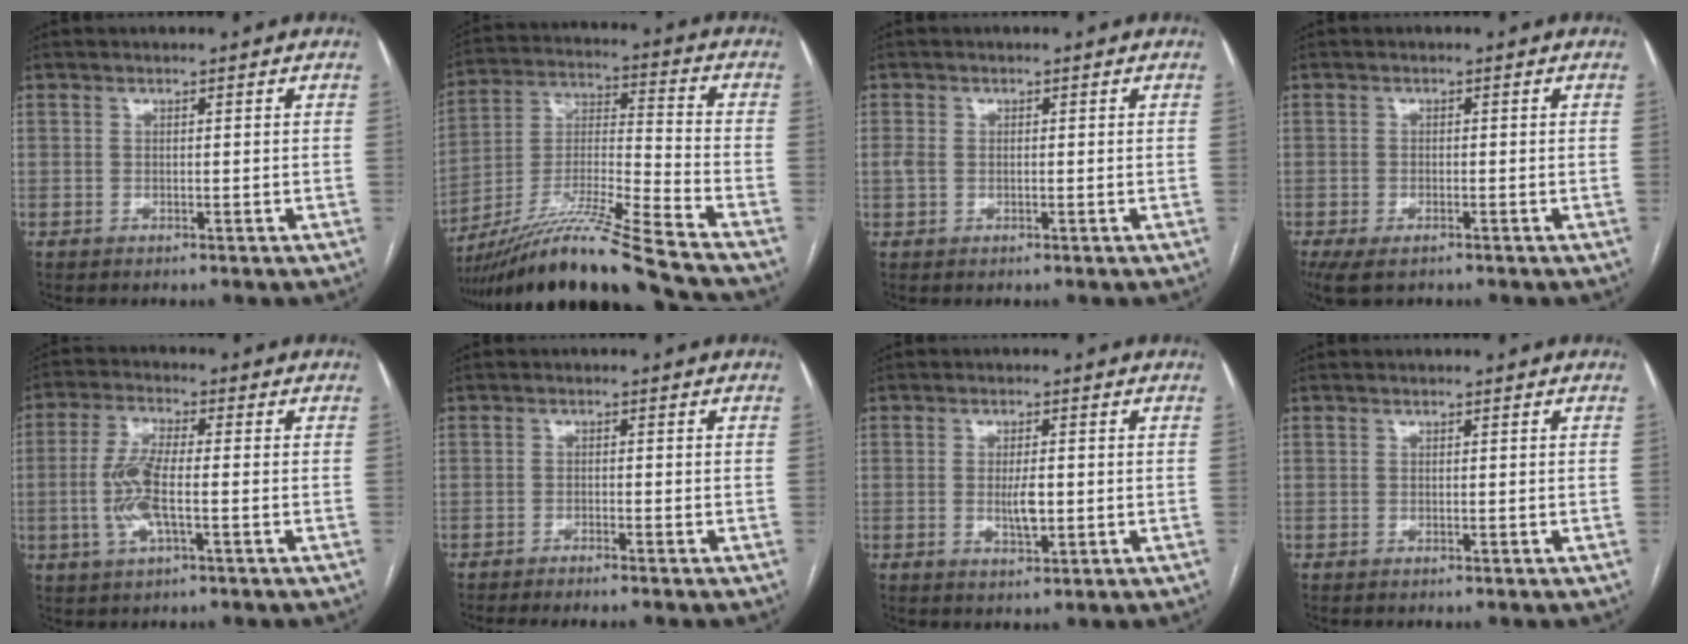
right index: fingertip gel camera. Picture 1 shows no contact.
{"total": 19.3, "force": [-16.4, -2.2, 10.0], "torque": [-0.210, -0.021, -0.297]}
{"total": 1.8, "force": [-0.1, 1.3, 1.2], "torque": [-0.038, 0.009, 0.002]}
{"total": 4.9, "force": [-3.3, 2.0, 3.1], "torque": [-0.058, -0.011, -0.055]}
{"total": 7.7, "force": [-1.5, 1.8, 7.3], "torque": [-0.159, 0.000, -0.032]}
{"total": 4.0, "force": [-3.5, -0.3, 2.0], "torque": [-0.021, -0.005, -0.054]}
{"total": 3.7, "force": [-0.4, 1.1, 3.5], "torque": [-0.067, -0.003, -0.005]}
{"total": 0.0}